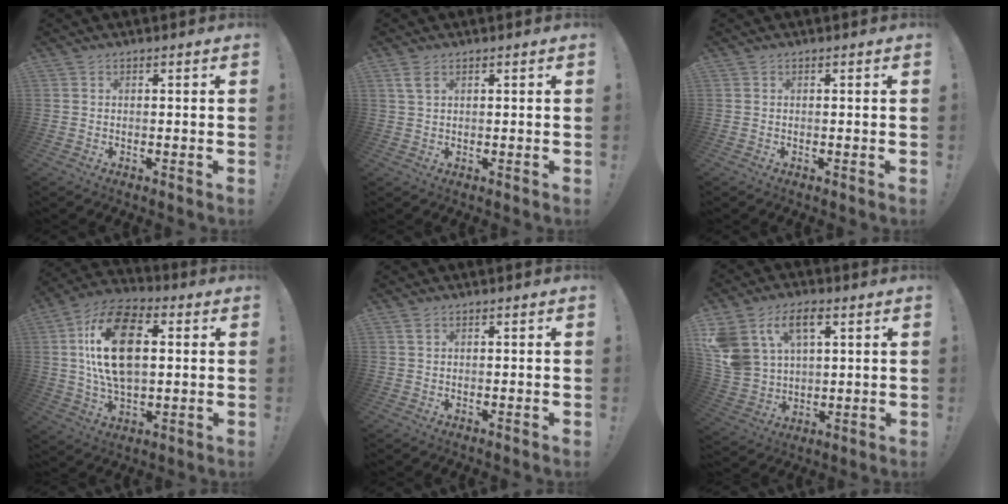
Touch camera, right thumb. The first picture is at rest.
{"total": 3.0, "force": [1.4, 1.4, 2.2], "torque": [-0.043, 0.001, 0.027]}
{"total": 0.0}
{"total": 20.7, "force": [3.3, 12.1, 16.5], "torque": [-0.289, -0.002, 0.050]}
{"total": 1.6, "force": [0.9, 0.7, 1.1], "torque": [-0.020, 0.001, 0.016]}
{"total": 13.9, "force": [6.5, 9.1, 8.1], "torque": [-0.176, -0.029, 0.125]}